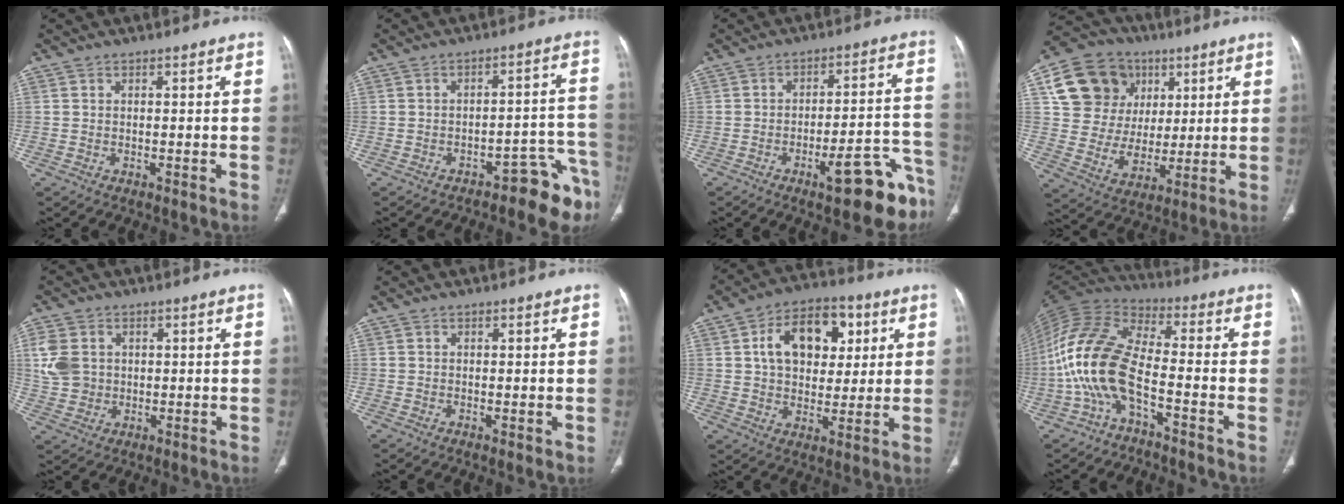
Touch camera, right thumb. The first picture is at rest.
{"total": 8.8, "force": [-7.2, 3.2, 3.9], "torque": [-0.003, 0.098, -0.100]}
{"total": 14.7, "force": [-8.0, 4.0, 11.6], "torque": [-0.094, 0.073, -0.103]}
{"total": 17.2, "force": [5.9, 14.9, 6.3], "torque": [-0.083, 0.010, 0.112]}
{"total": 6.8, "force": [1.4, 5.6, 3.7], "torque": [-0.067, -0.002, 0.033]}
{"total": 0.5, "force": [0.0, 0.2, 0.5], "torque": [-0.010, -0.004, 0.000]}
{"total": 15.0, "force": [4.2, 10.2, 10.1], "torque": [-0.118, 0.004, 0.066]}
{"total": 14.6, "force": [-4.9, 6.4, 12.1], "torque": [-0.263, 0.059, -0.104]}